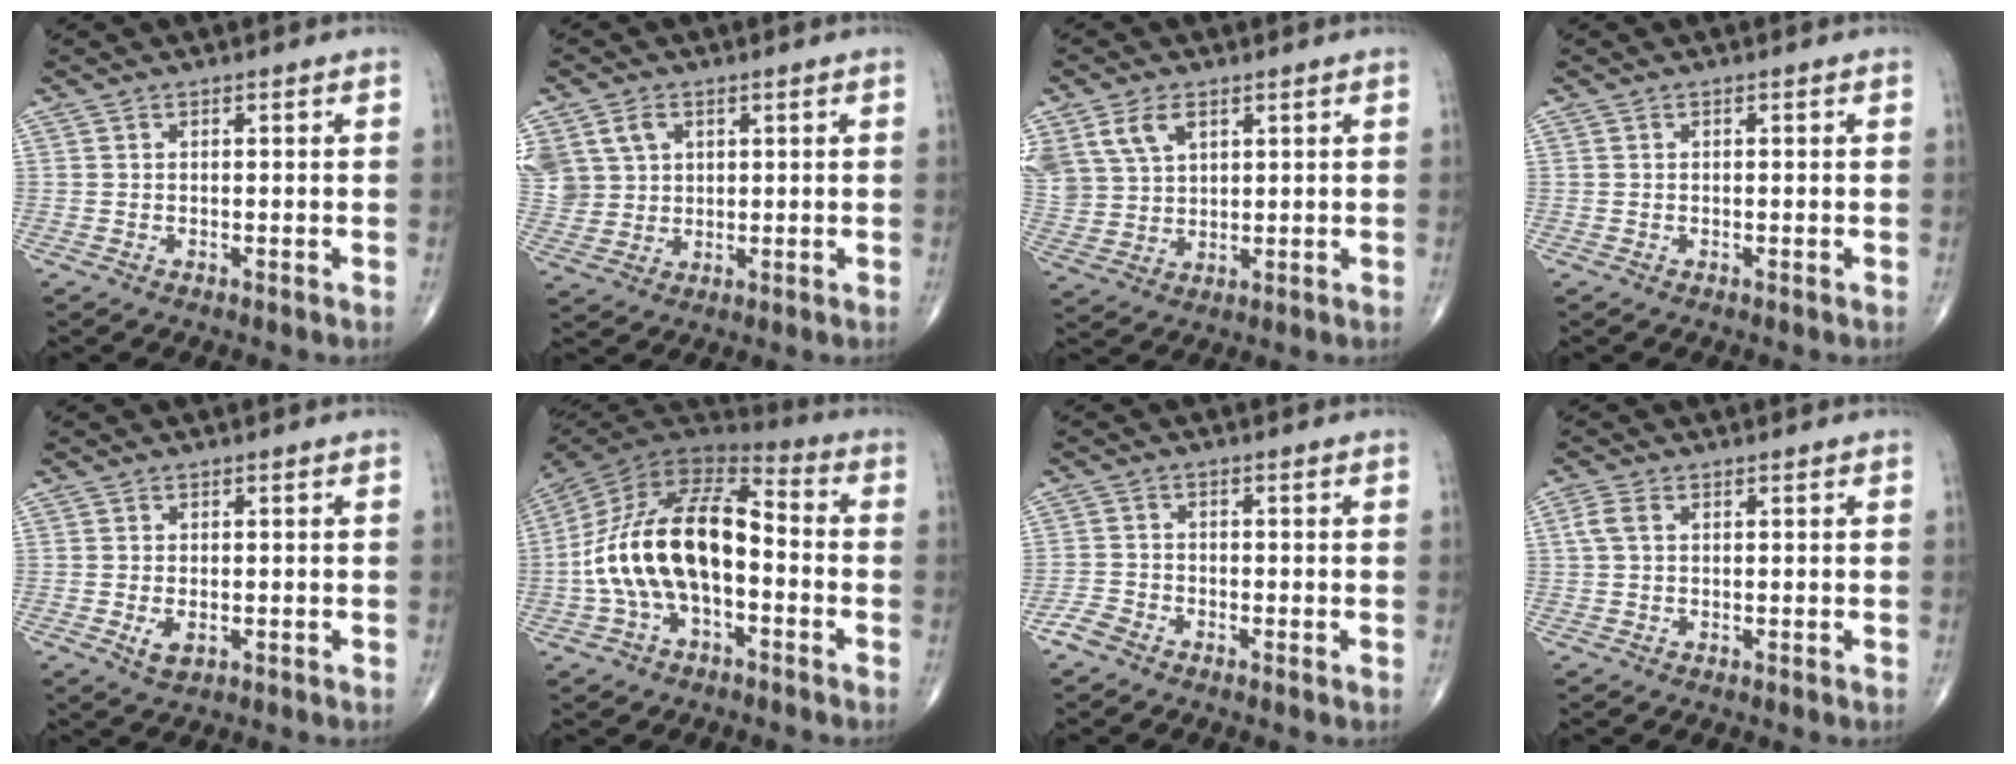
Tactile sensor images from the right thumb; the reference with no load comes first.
{"total": 11.4, "force": [4.0, 9.3, 5.2], "torque": [-0.113, 0.009, 0.092]}
{"total": 10.8, "force": [5.2, 7.3, 6.0], "torque": [-0.127, -0.004, 0.115]}
{"total": 0.0}
{"total": 2.9, "force": [-0.7, 1.7, 2.2], "torque": [-0.039, -0.004, -0.007]}
{"total": 19.9, "force": [-2.7, 10.7, 16.6], "torque": [-0.311, 0.045, -0.054]}
{"total": 2.8, "force": [-2.2, 1.4, 1.1], "torque": [-0.023, 0.001, -0.049]}
{"total": 2.6, "force": [0.5, 1.6, 1.9], "torque": [-0.053, 0.011, 0.010]}